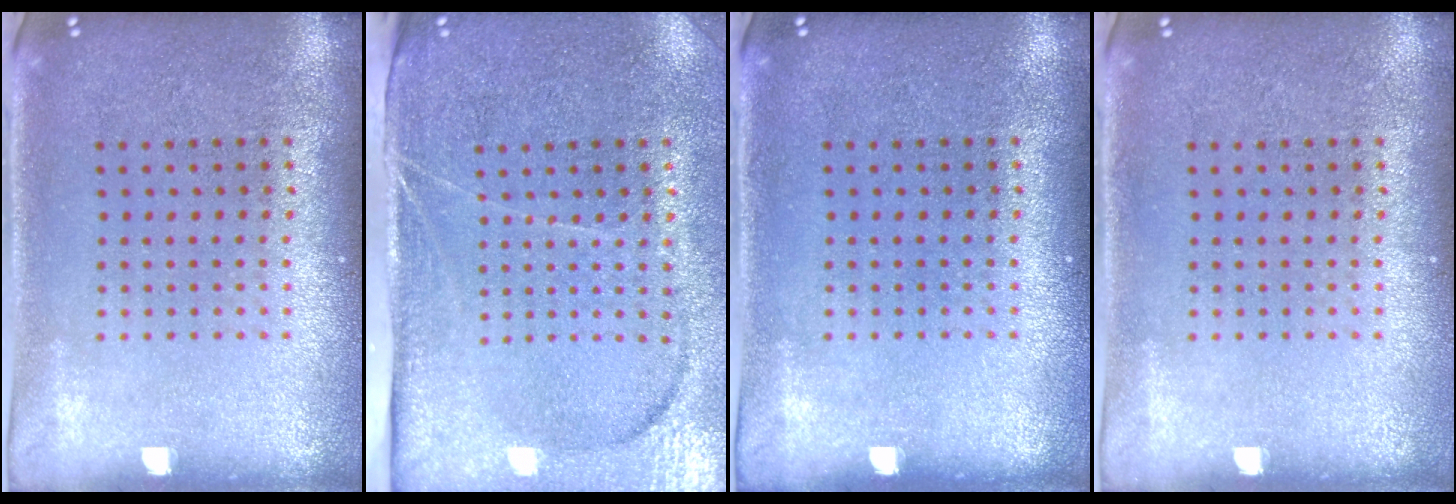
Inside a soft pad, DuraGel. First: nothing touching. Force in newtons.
{"total": 4.0, "press": 3.4, "slide": 2.2}
{"total": 0.0}
{"total": 0.0}